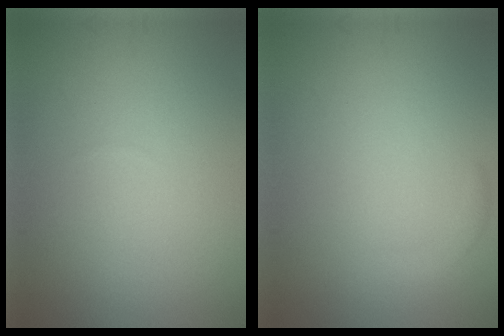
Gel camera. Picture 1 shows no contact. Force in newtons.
{"total": 1.0, "press": 1.0, "slide": 0.1}